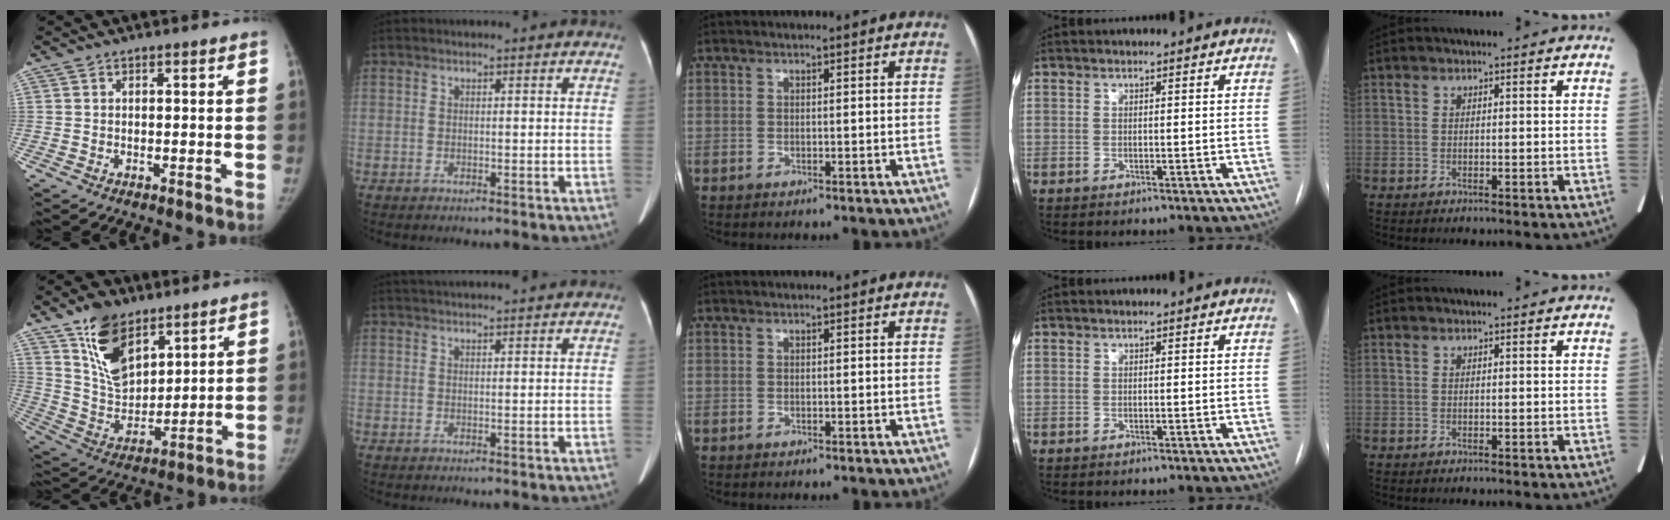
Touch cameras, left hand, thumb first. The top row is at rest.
{"thumb": {"total": 14.2, "force": [8.8, 7.9, 7.8], "torque": [-0.106, -0.053, 0.174]}, "index": {"total": 8.7, "force": [8.1, 0.1, 3.2], "torque": [-0.046, 0.034, 0.103]}}